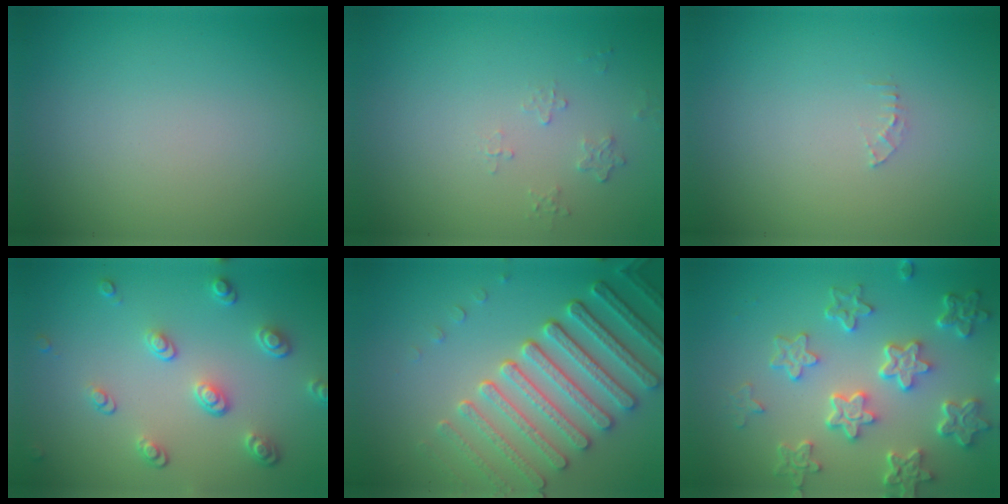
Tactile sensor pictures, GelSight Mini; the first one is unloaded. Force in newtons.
{"total": 0.7, "press": 0.5, "slide": 0.5}
{"total": 0.7, "press": 0.7, "slide": 0.1}
{"total": 3.7, "press": 2.9, "slide": 2.4}
{"total": 7.2, "press": 5.5, "slide": 4.6}
{"total": 6.6, "press": 5.0, "slide": 4.3}